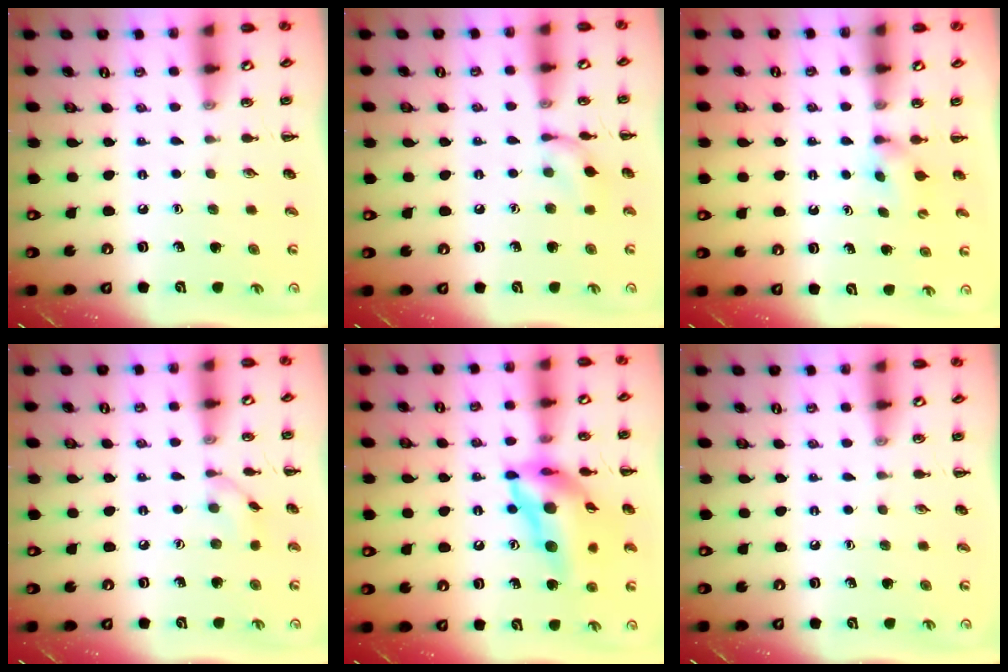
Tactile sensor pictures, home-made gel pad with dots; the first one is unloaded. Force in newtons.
{"total": 7.4, "press": 7.4, "slide": 0.7}
{"total": 3.4, "press": 3.2, "slide": 1.2}
{"total": 5.1, "press": 4.6, "slide": 2.1}
{"total": 18.9, "press": 18.3, "slide": 4.9}
{"total": 0.0}